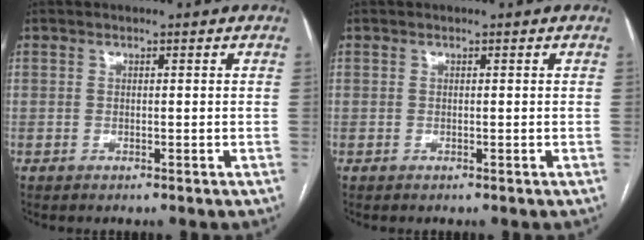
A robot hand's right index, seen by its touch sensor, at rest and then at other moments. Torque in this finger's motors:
{"motor_torque": [0.00, 0.00, 0.00, 0.00]}